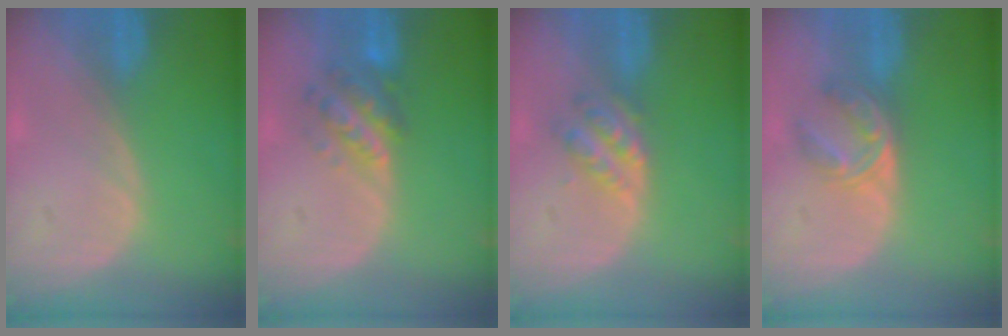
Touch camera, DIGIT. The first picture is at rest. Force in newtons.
{"total": 5.7, "press": 5.4, "slide": 1.7}
{"total": 4.7, "press": 4.2, "slide": 2.3}
{"total": 5.9, "press": 5.0, "slide": 3.2}